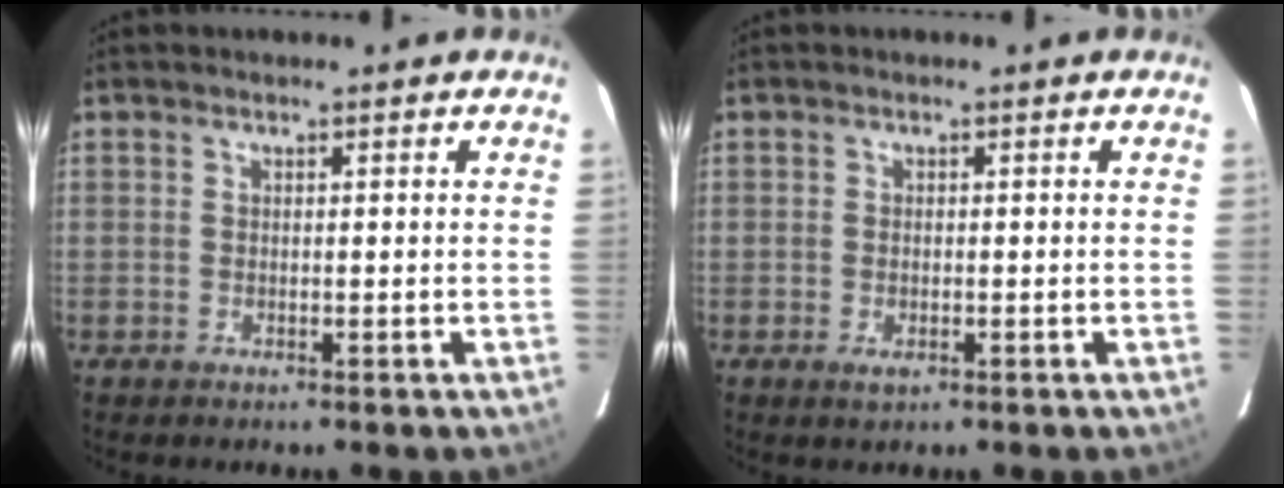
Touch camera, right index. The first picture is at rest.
{"total": 1.4, "force": [-0.5, 0.9, 1.0], "torque": [-0.019, -0.002, -0.006]}